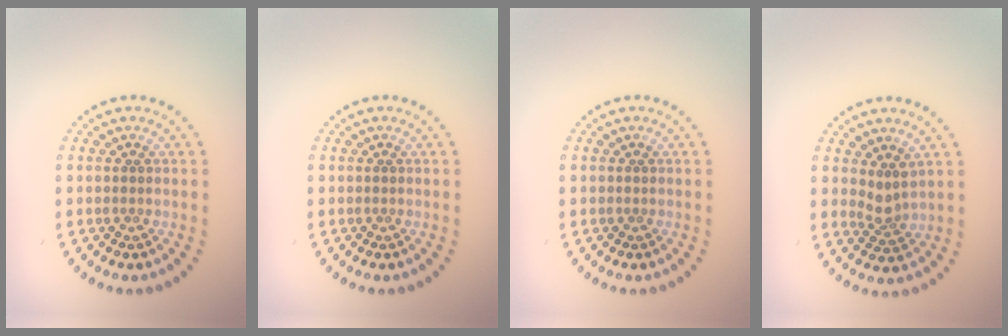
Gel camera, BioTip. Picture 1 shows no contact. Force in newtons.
{"total": 0.0}
{"total": 0.0}
{"total": 2.0, "press": 1.5, "slide": 1.3}